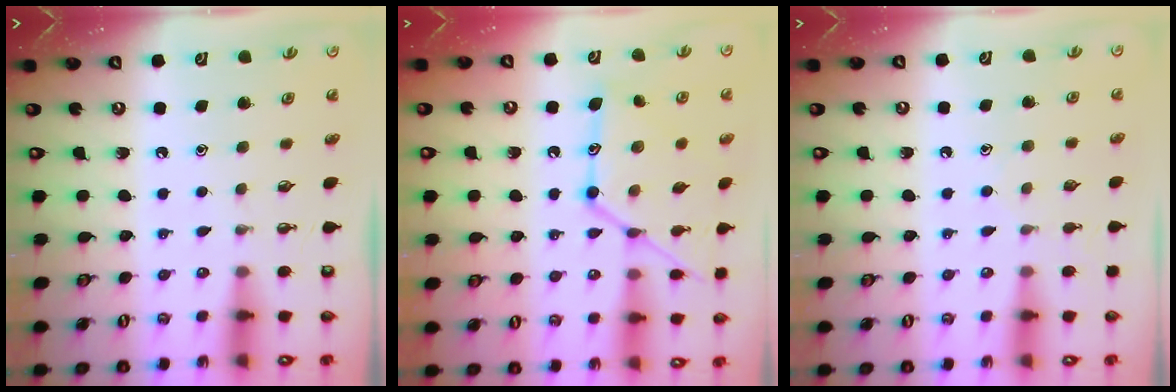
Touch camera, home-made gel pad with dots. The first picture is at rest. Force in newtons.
{"total": 16.1, "press": 16.1, "slide": 1.1}
{"total": 6.6, "press": 6.5, "slide": 0.6}